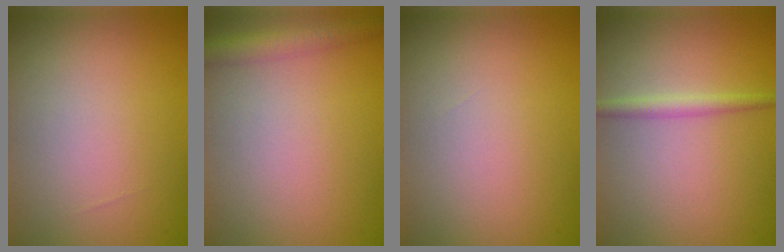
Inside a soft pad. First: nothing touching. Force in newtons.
{"total": 3.1, "press": 3.1, "slide": 0.1}
{"total": 0.0}
{"total": 1.7, "press": 1.7, "slide": 0.1}